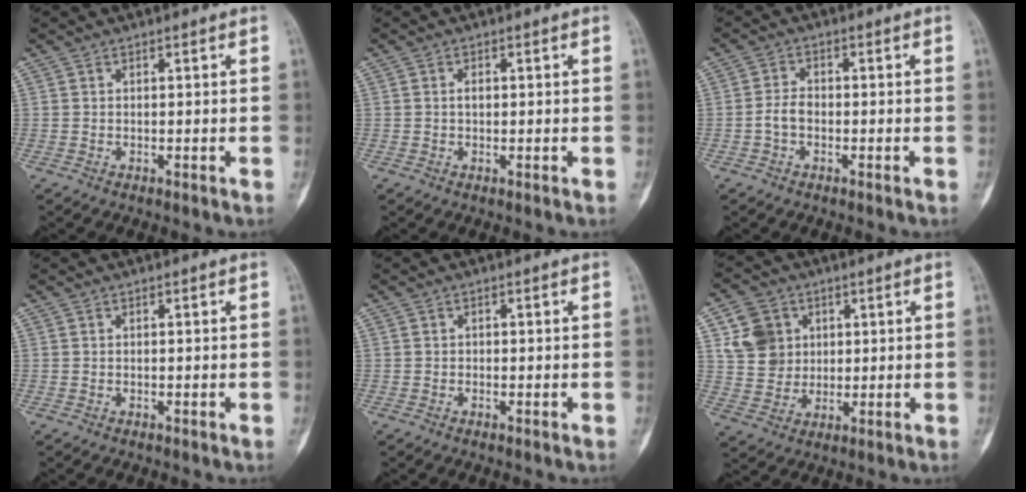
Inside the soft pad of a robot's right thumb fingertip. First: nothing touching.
{"total": 1.1, "force": [0.1, 0.7, 0.9], "torque": [-0.012, 0.000, 0.002]}
{"total": 3.0, "force": [-1.0, 2.0, 2.1], "torque": [-0.039, 0.013, -0.025]}
{"total": 0.0}
{"total": 0.0}
{"total": 9.2, "force": [2.9, 8.1, 3.4], "torque": [-0.034, -0.005, 0.059]}